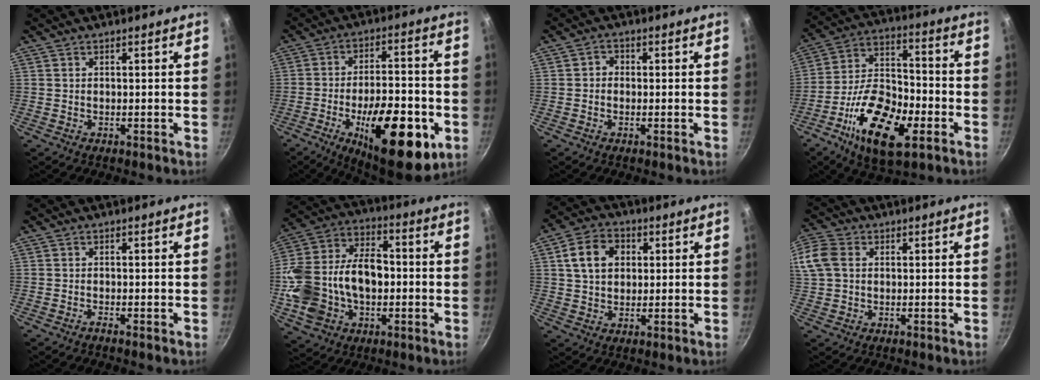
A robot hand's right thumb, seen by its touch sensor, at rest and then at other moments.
{"total": 22.3, "force": [-7.8, 8.9, 19.0], "torque": [-0.250, 0.021, -0.108]}
{"total": 1.9, "force": [-0.2, 1.7, 0.9], "torque": [-0.008, 0.007, -0.008]}
{"total": 20.4, "force": [-8.3, 9.6, 15.9], "torque": [-0.269, 0.035, -0.154]}
{"total": 0.6, "force": [-0.5, -0.1, 0.4], "torque": [-0.015, 0.003, -0.011]}
{"total": 21.0, "force": [-2.1, 14.5, 15.1], "torque": [-0.264, 0.043, -0.034]}
{"total": 9.3, "force": [2.5, 7.0, 5.6], "torque": [-0.083, 0.008, 0.035]}
{"total": 11.8, "force": [2.4, 9.2, 6.9], "torque": [-0.170, 0.028, 0.039]}